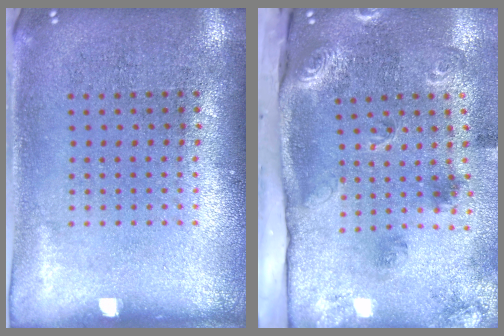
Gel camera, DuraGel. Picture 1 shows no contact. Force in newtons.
{"total": 2.7, "press": 1.9, "slide": 1.8}